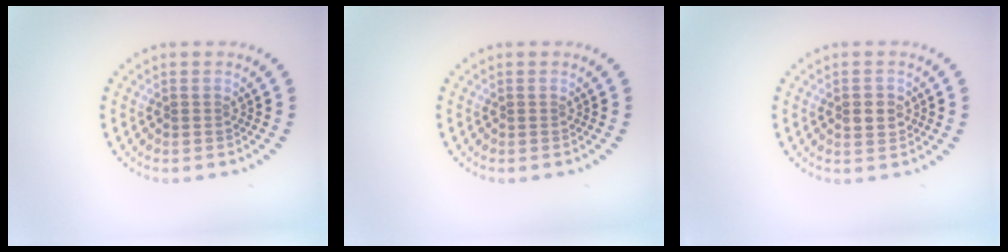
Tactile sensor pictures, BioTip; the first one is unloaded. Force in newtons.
{"total": 0.0}
{"total": 1.9, "press": 1.9, "slide": 0.4}